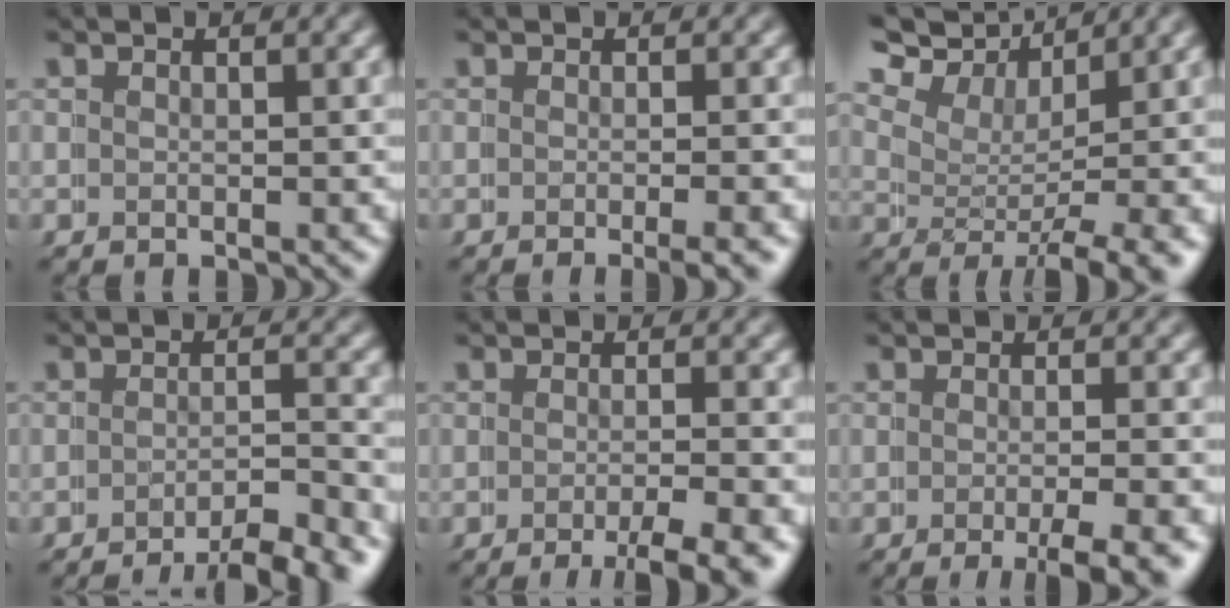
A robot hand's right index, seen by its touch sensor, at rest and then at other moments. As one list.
[{"total": 1.7, "force": [-1.1, 0.0, 1.3], "torque": [-0.007, 0.008, -0.023]}, {"total": 7.9, "force": [4.5, 4.2, 5.0], "torque": [-0.089, 0.021, 0.052]}, {"total": 4.8, "force": [-4.0, 0.4, 2.6], "torque": [-0.036, -0.006, -0.069]}, {"total": 3.8, "force": [-2.5, 0.4, 2.9], "torque": [-0.034, 0.001, -0.045]}, {"total": 3.9, "force": [-2.4, 0.5, 3.1], "torque": [-0.031, 0.003, -0.042]}]